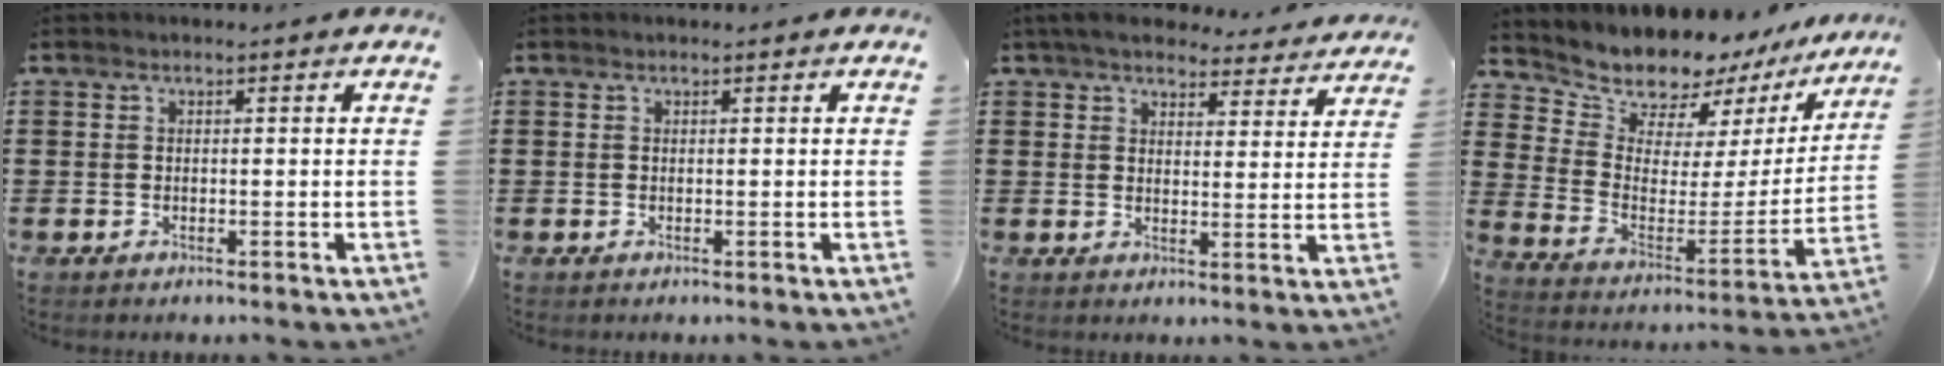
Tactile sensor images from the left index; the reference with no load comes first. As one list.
[{"total": 0.0}, {"total": 5.5, "force": [5.2, 1.2, 1.3], "torque": [-0.046, -0.019, 0.095]}, {"total": 9.3, "force": [8.9, 2.4, 1.0], "torque": [-0.062, -0.083, 0.156]}]